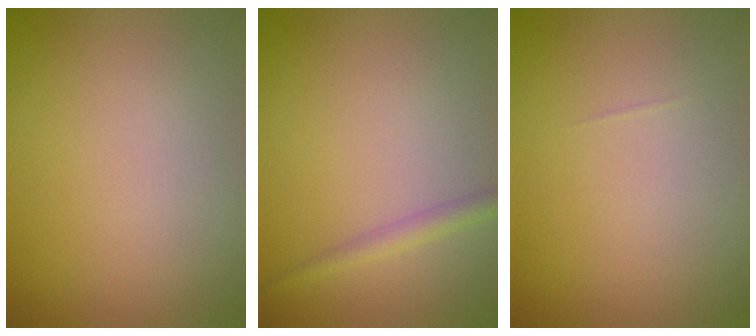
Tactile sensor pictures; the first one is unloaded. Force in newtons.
{"total": 1.6, "press": 1.5, "slide": 0.2}
{"total": 0.0}